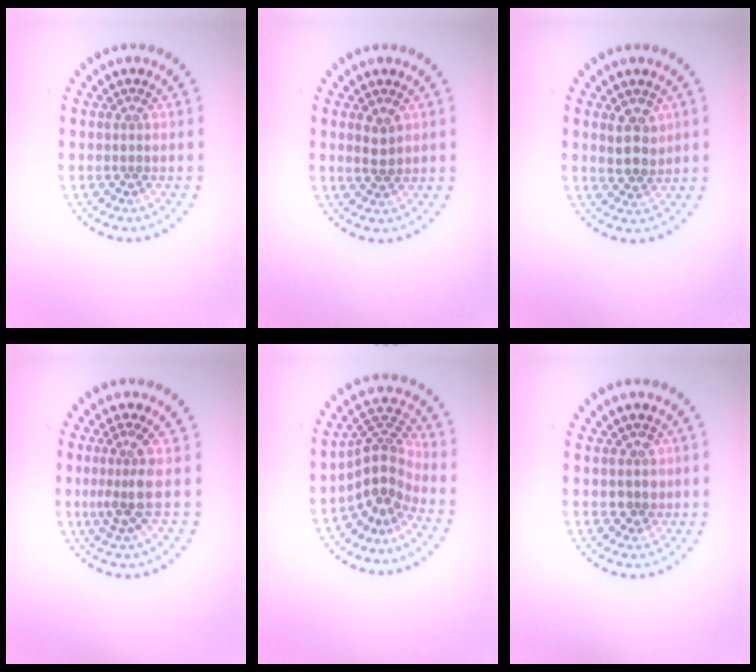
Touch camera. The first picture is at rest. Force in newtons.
{"total": 1.9, "press": 1.8, "slide": 0.4}
{"total": 2.8, "press": 2.6, "slide": 0.9}
{"total": 2.8, "press": 2.1, "slide": 1.8}
{"total": 4.0, "press": 2.8, "slide": 2.8}
{"total": 1.6, "press": 1.4, "slide": 0.7}